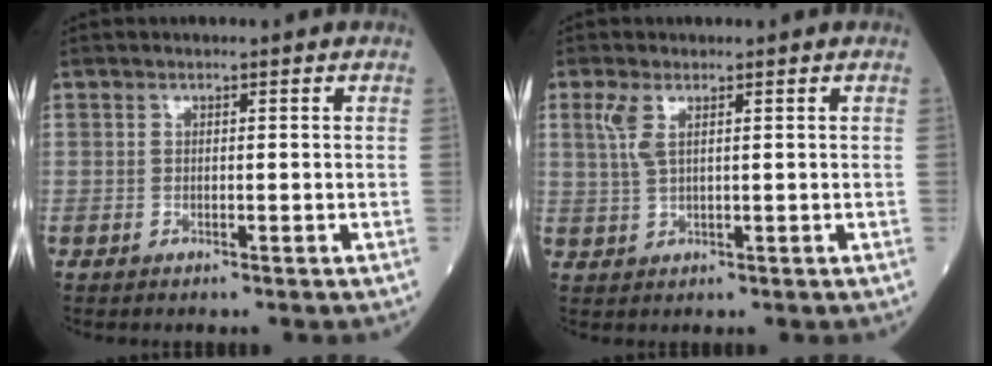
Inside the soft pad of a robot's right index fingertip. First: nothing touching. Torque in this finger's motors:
{"motor_torque": [0.49, 0.33, 0.28, 0.08]}